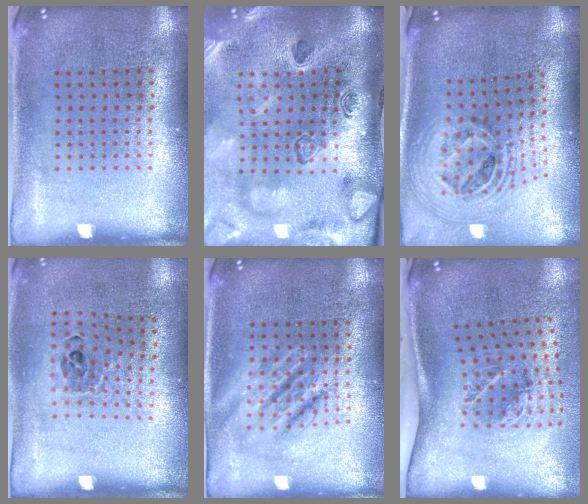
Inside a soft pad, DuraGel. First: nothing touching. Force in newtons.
{"total": 4.4, "press": 3.1, "slide": 3.1}
{"total": 2.7, "press": 2.0, "slide": 1.9}
{"total": 0.9, "press": 0.8, "slide": 0.3}
{"total": 2.6, "press": 2.6, "slide": 0.3}
{"total": 2.1, "press": 1.3, "slide": 1.7}